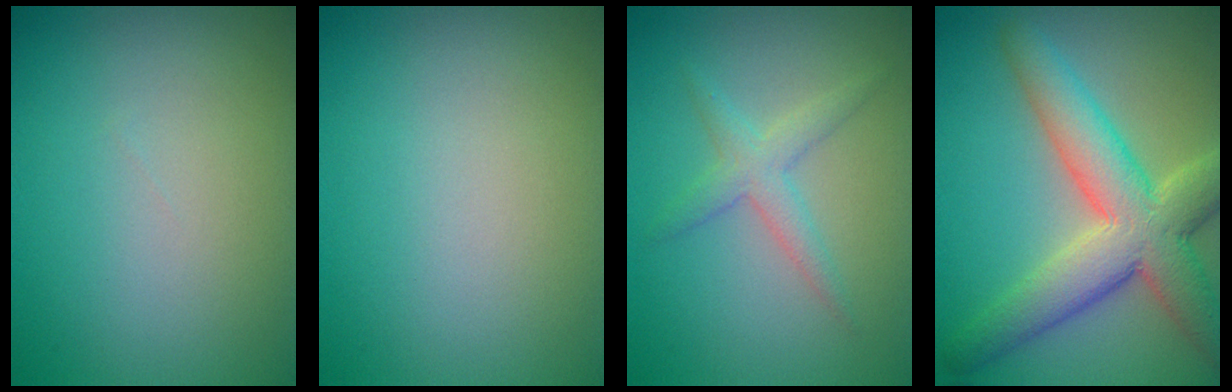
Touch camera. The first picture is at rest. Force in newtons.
{"total": 0.0}
{"total": 2.3, "press": 2.3, "slide": 0.1}
{"total": 8.3, "press": 8.3, "slide": 0.5}